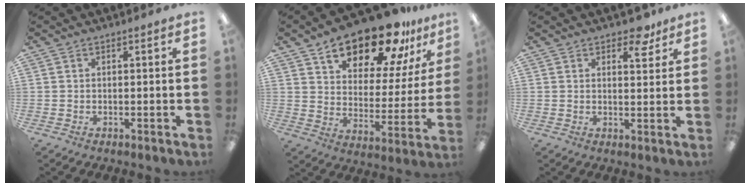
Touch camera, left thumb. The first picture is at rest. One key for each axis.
{"total": 19.4, "fx": 14.6, "fy": 8.3, "fz": 9.8, "tx": -0.154, "ty": -0.093, "tz": 0.247}
{"total": 6.1, "fx": 4.3, "fy": 2.9, "fz": 3.3, "tx": -0.027, "ty": -0.020, "tz": 0.069}